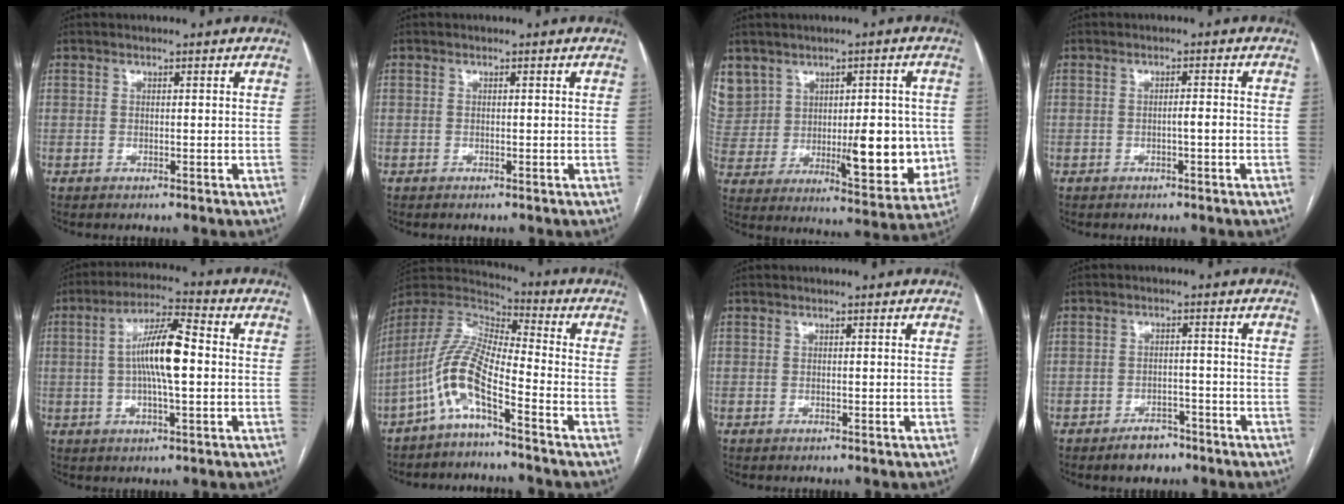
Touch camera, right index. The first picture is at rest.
{"total": 0.0}
{"total": 18.5, "force": [3.9, 12.2, 13.4], "torque": [-0.244, 0.025, 0.106]}
{"total": 1.6, "force": [-0.6, 0.0, 1.5], "torque": [-0.021, 0.002, -0.009]}
{"total": 10.1, "force": [0.2, 1.8, 10.0], "torque": [-0.185, 0.015, -0.001]}
{"total": 10.2, "force": [-5.5, 1.7, 8.4], "torque": [-0.195, 0.013, -0.117]}
{"total": 0.0}
{"total": 4.1, "force": [-3.1, 2.2, 1.6], "torque": [-0.024, 0.005, -0.041]}